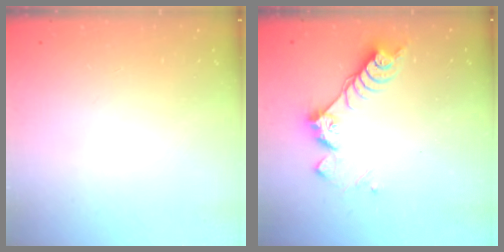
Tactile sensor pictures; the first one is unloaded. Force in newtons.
{"total": 8.3, "press": 8.2, "slide": 0.7}